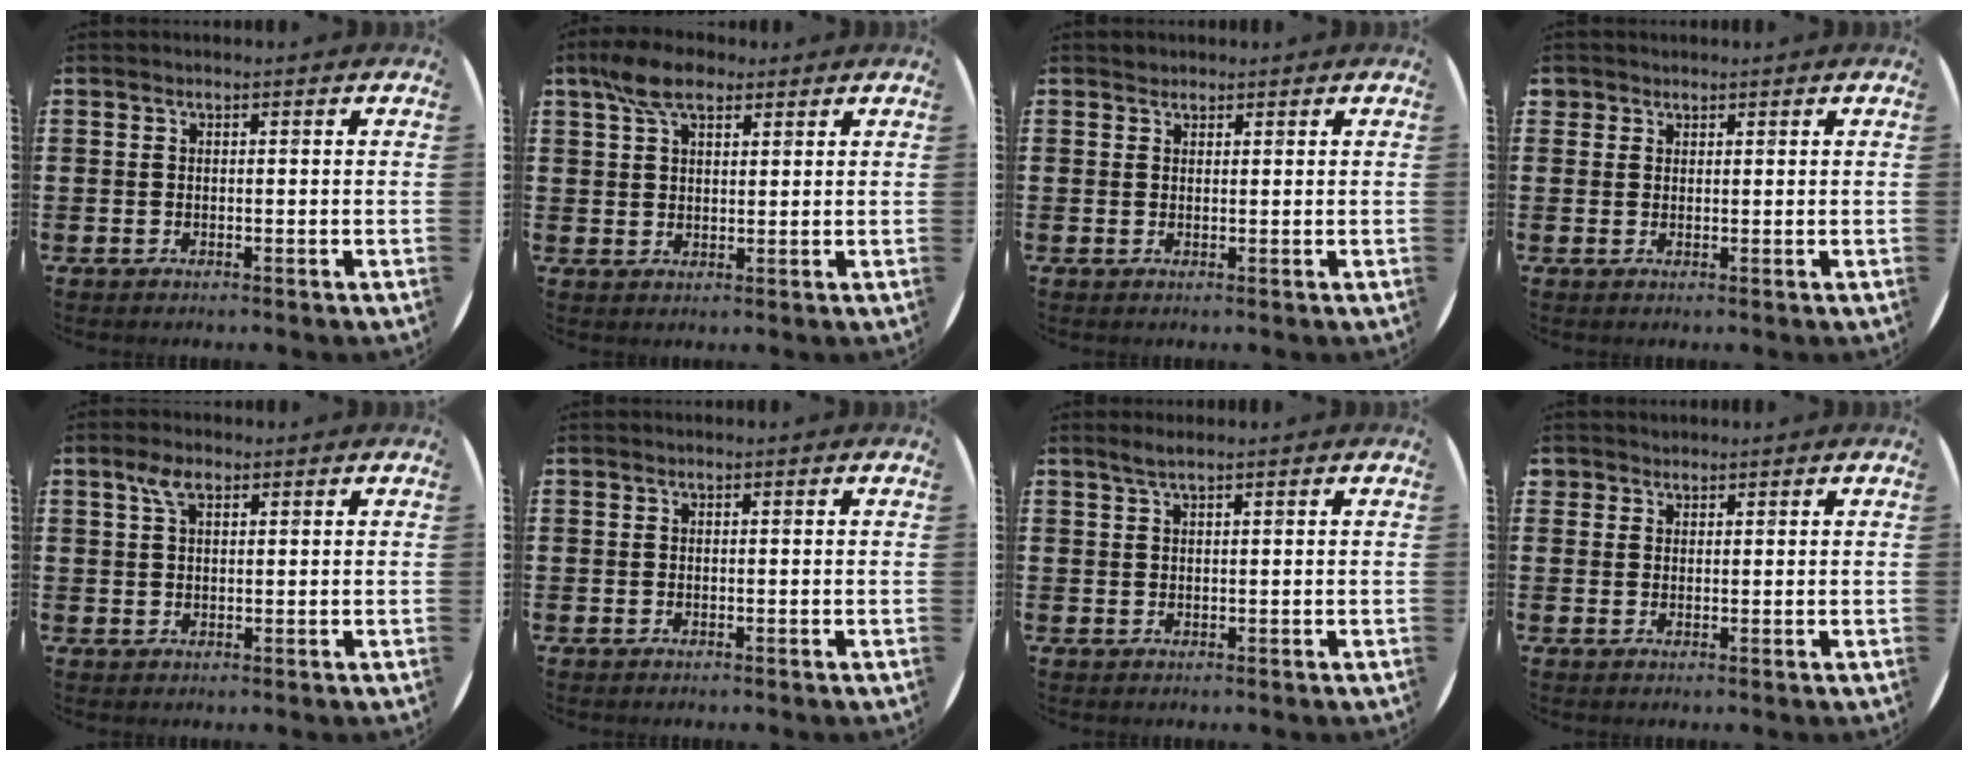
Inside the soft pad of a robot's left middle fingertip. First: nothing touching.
{"total": 6.3, "force": [4.4, 3.3, 3.1], "torque": [-0.066, 0.004, 0.083]}
{"total": 0.9, "force": [0.9, 0.3, -0.1], "torque": [0.000, 0.002, 0.018]}
{"total": 1.3, "force": [1.1, 0.7, 0.0], "torque": [-0.003, 0.002, 0.023]}
{"total": 3.2, "force": [2.0, 1.5, 2.0], "torque": [-0.045, 0.008, 0.037]}
{"total": 0.0}
{"total": 1.6, "force": [1.2, 0.0, 1.1], "torque": [-0.022, 0.002, 0.021]}
{"total": 1.5, "force": [1.3, 0.6, -0.1], "torque": [-0.001, 0.003, 0.027]}